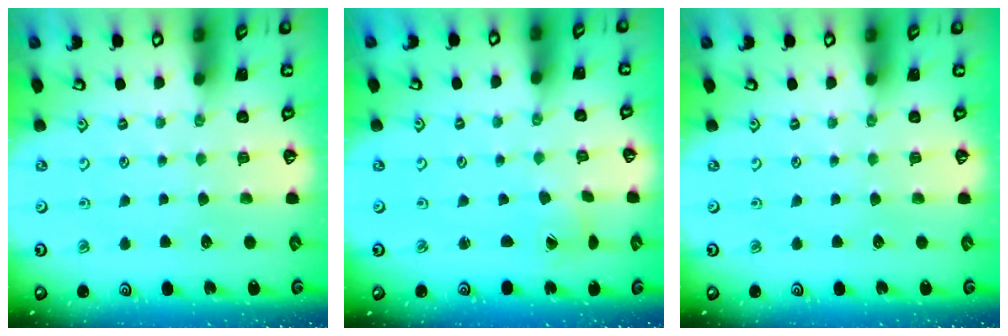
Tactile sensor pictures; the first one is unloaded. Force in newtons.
{"total": 1.3, "press": 1.3, "slide": 0.0}
{"total": 0.0}